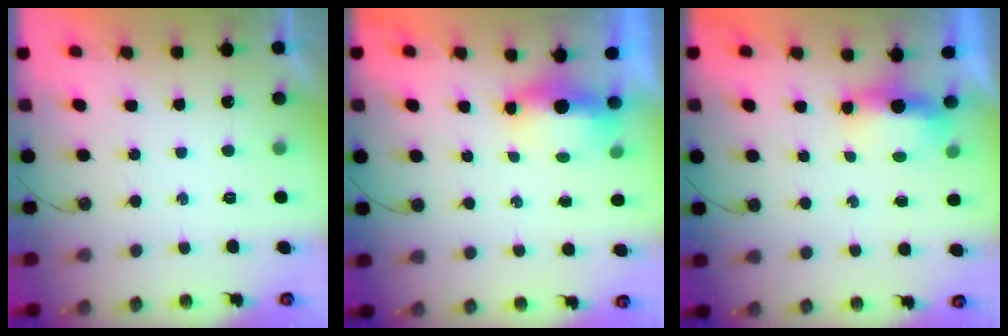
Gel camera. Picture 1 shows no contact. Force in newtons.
{"total": 5.1, "press": 5.0, "slide": 1.2}
{"total": 5.1, "press": 4.9, "slide": 1.3}